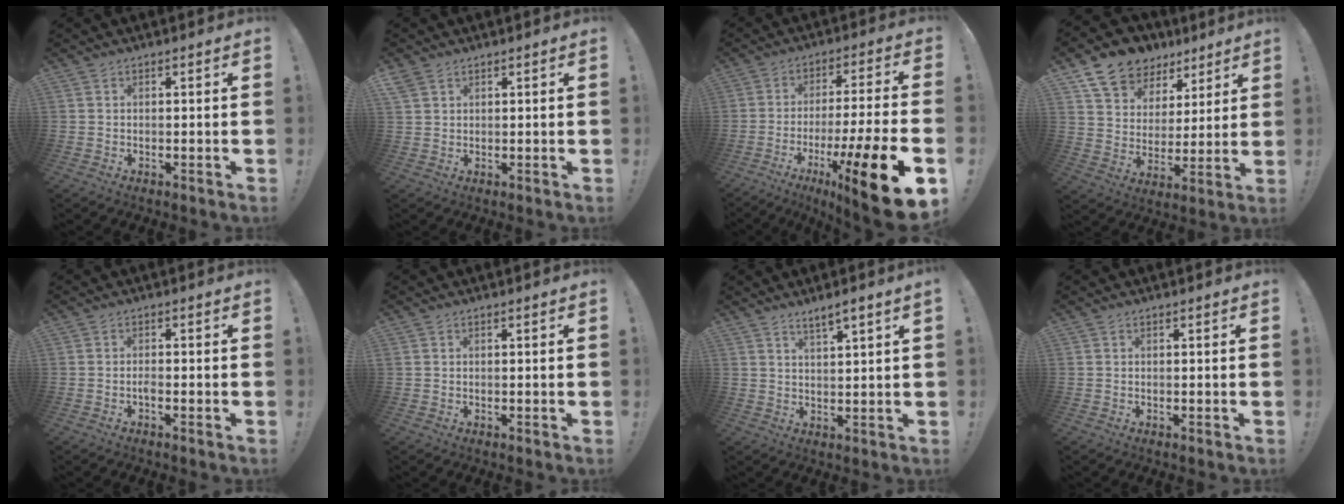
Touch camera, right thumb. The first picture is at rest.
{"total": 3.0, "force": [2.2, 1.7, 1.1], "torque": [-0.017, -0.010, 0.041]}
{"total": 20.0, "force": [-9.8, 1.9, 17.3], "torque": [-0.273, 0.051, -0.152]}
{"total": 11.8, "force": [8.3, 7.8, 3.0], "torque": [-0.055, -0.056, 0.160]}
{"total": 1.6, "force": [-1.2, 0.2, 1.1], "torque": [-0.026, 0.003, -0.020]}
{"total": 0.0}
{"total": 3.7, "force": [2.8, -0.4, 2.4], "torque": [-0.040, -0.018, 0.046]}
{"total": 0.0}